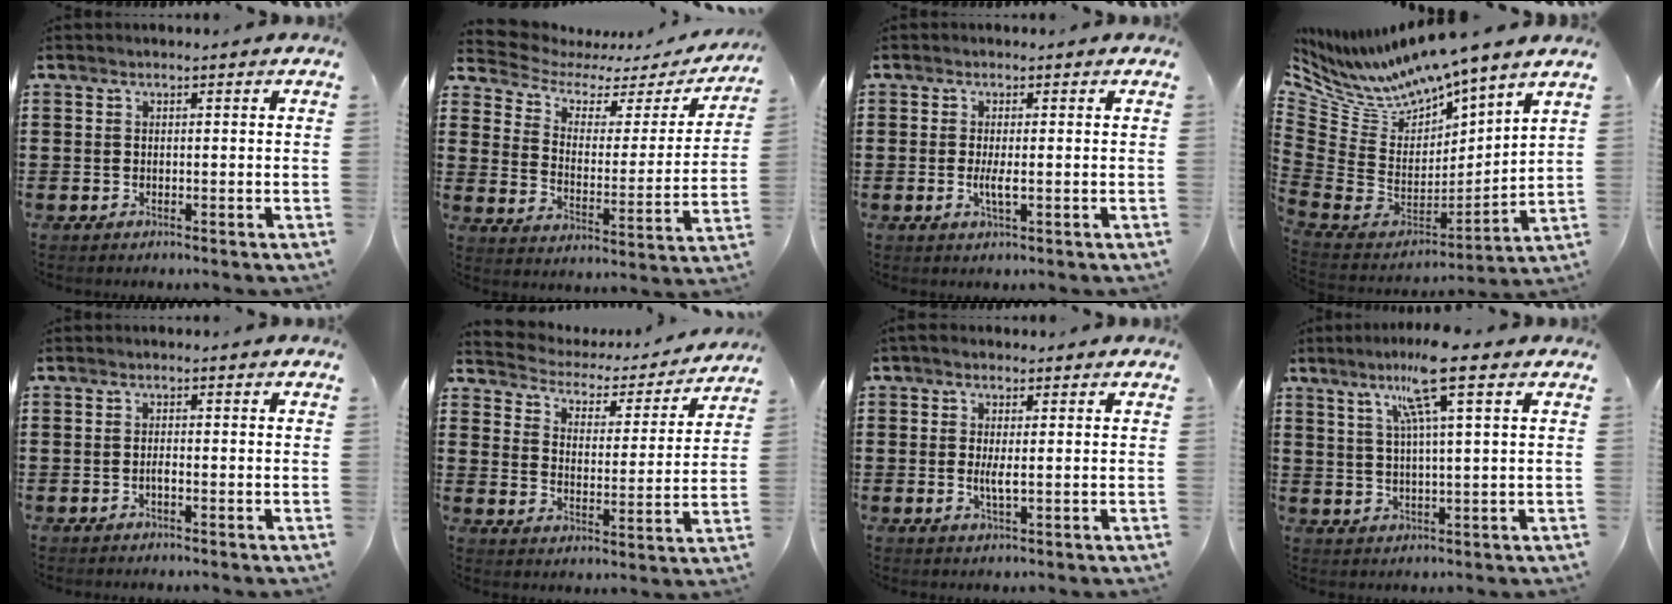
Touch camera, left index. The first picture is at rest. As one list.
[{"total": 4.8, "force": [3.9, 2.2, 1.7], "torque": [-0.060, -0.028, 0.064]}, {"total": 2.6, "force": [-0.3, 0.4, 2.6], "torque": [-0.052, -0.006, -0.008]}, {"total": 7.7, "force": [7.4, 1.0, 1.9], "torque": [-0.083, -0.073, 0.127]}, {"total": 0.9, "force": [-0.4, 0.2, 0.8], "torque": [-0.017, -0.004, -0.006]}, {"total": 2.6, "force": [2.4, 0.9, 0.3], "torque": [-0.027, -0.024, 0.030]}, {"total": 3.1, "force": [0.2, 0.5, 3.0], "torque": [-0.053, -0.001, 0.004]}, {"total": 8.9, "force": [4.9, 0.2, 7.4], "torque": [-0.147, 0.003, 0.081]}]